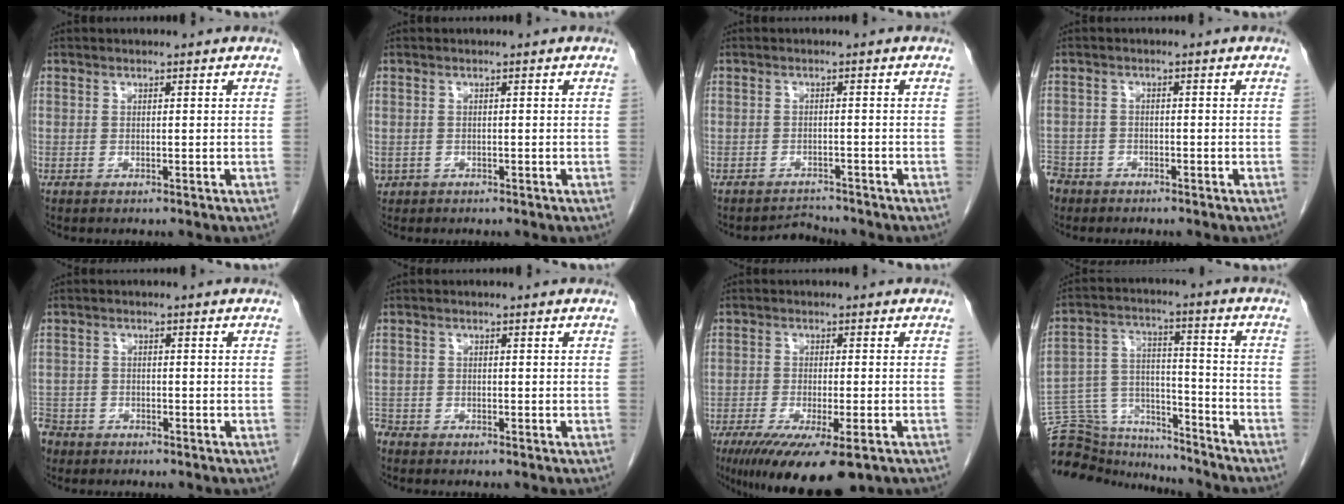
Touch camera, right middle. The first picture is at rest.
{"total": 1.3, "force": [-0.5, 1.1, 0.2], "torque": [-0.011, 0.003, -0.003]}
{"total": 2.2, "force": [-2.1, 0.1, -0.8], "torque": [0.010, -0.010, -0.030]}
{"total": 5.5, "force": [-4.2, 3.5, 0.5], "torque": [-0.023, -0.002, -0.083]}
{"total": 5.3, "force": [-4.1, 3.3, 0.5], "torque": [-0.021, -0.002, -0.081]}
{"total": 2.0, "force": [-1.9, 0.6, 0.0], "torque": [-0.003, -0.003, -0.037]}
{"total": 13.6, "force": [-9.0, 2.8, 9.7], "torque": [-0.152, -0.033, -0.142]}
{"total": 16.9, "force": [-15.6, 5.1, 4.0], "torque": [-0.085, 0.049, -0.250]}